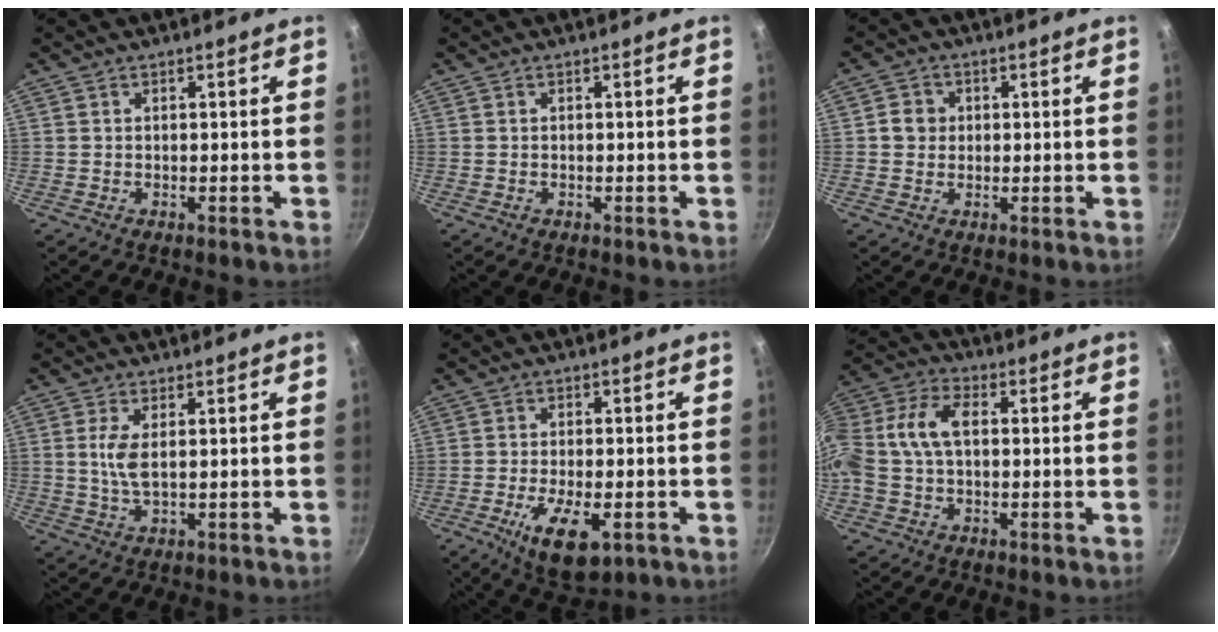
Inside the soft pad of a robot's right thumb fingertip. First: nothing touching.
{"total": 0.0}
{"total": 3.7, "force": [0.3, 3.4, 1.4], "torque": [-0.006, 0.006, 0.001]}
{"total": 4.6, "force": [0.7, 1.9, 4.1], "torque": [-0.097, -0.006, 0.018]}
{"total": 9.8, "force": [-3.9, 4.2, 8.0], "torque": [-0.133, -0.004, -0.057]}
{"total": 14.1, "force": [1.1, 8.6, 11.2], "torque": [-0.252, 0.035, 0.016]}